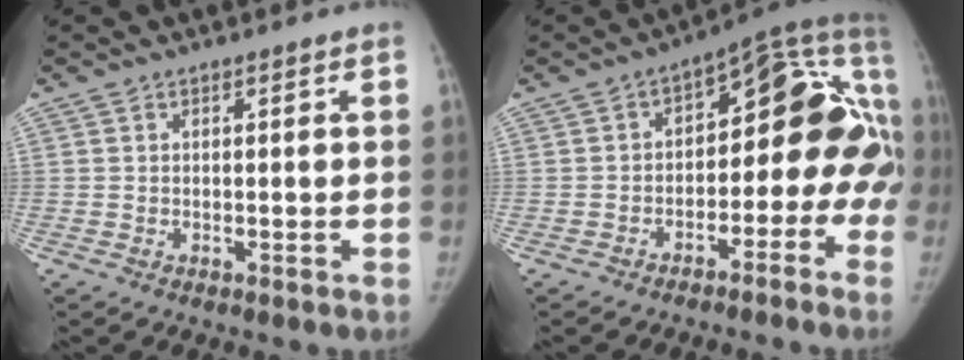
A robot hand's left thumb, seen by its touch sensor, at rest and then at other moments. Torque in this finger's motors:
{"motor_torque": [0.09, 0.09, 0.17, -0.19, 0.01]}